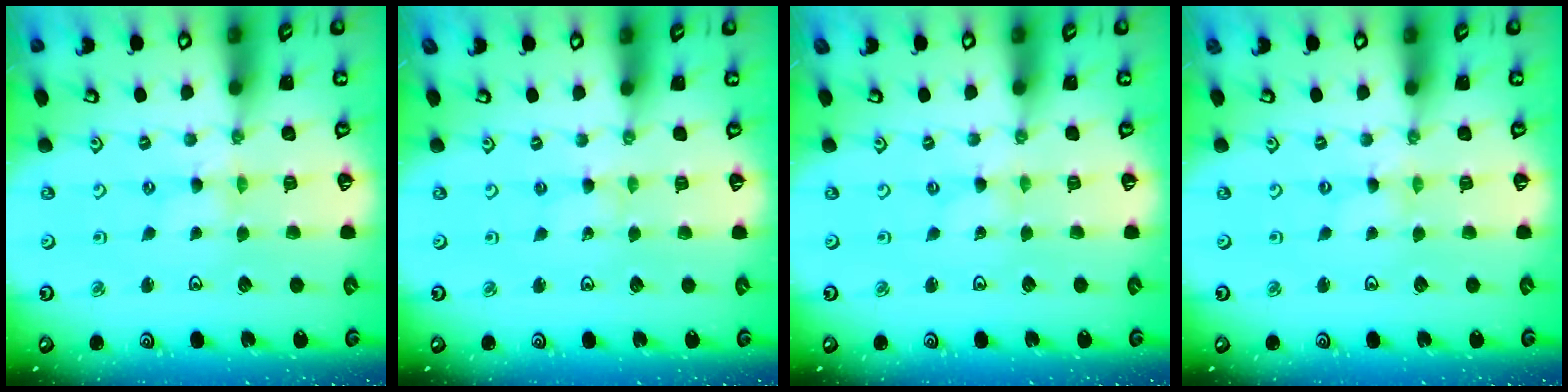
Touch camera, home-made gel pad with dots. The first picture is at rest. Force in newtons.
{"total": 1.2, "press": 1.2, "slide": 0.2}
{"total": 0.0}
{"total": 0.0}